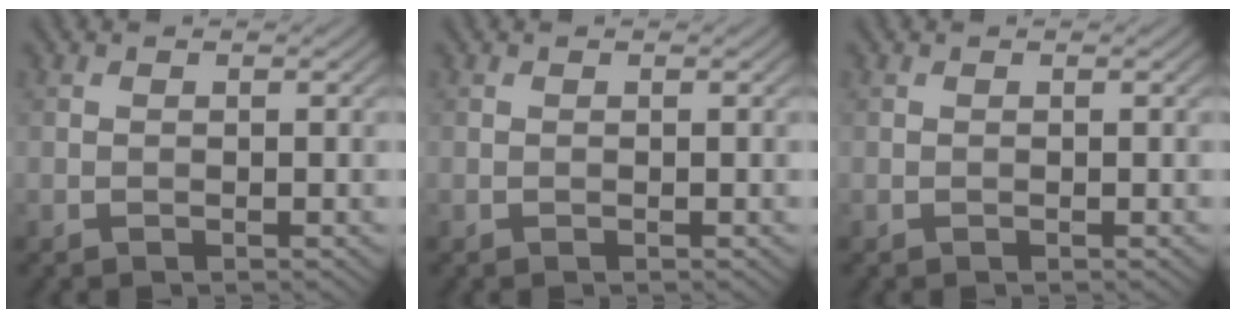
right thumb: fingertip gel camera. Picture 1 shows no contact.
{"total": 0.0}
{"total": 0.0}